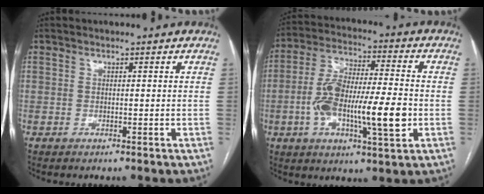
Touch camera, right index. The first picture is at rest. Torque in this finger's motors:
{"motor_torque": [1.10, -0.40, 0.76, 0.18]}